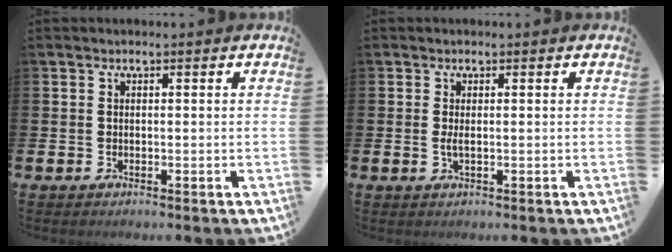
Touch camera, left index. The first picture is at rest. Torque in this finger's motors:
{"motor_torque": [0.36, 0.01, 0.02, 0.07]}